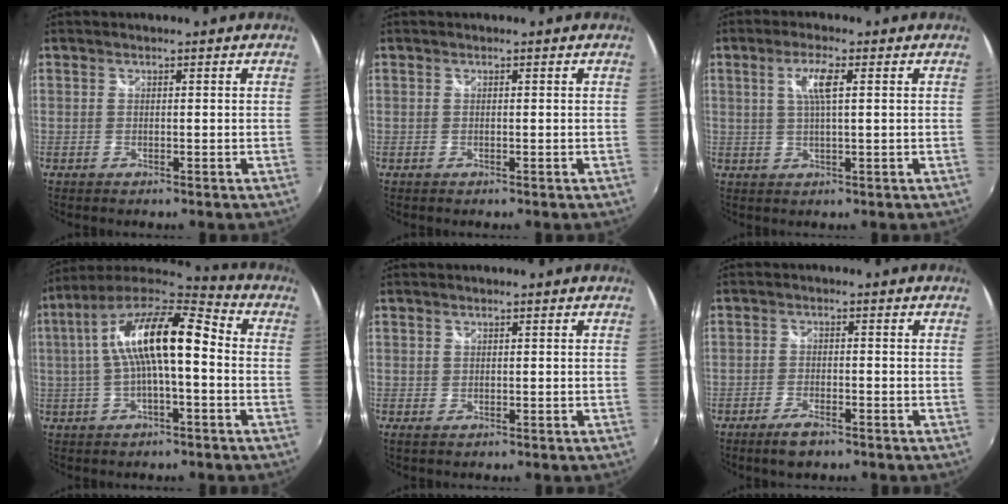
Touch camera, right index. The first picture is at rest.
{"total": 0.0}
{"total": 4.5, "force": [1.3, 0.5, 4.3], "torque": [-0.083, 0.001, 0.024]}
{"total": 16.0, "force": [0.6, 4.6, 15.3], "torque": [-0.279, 0.024, 0.003]}
{"total": 0.6, "force": [0.3, 0.5, 0.2], "torque": [-0.003, -0.001, 0.005]}
{"total": 4.0, "force": [-2.9, 1.4, 2.4], "torque": [-0.060, -0.004, -0.055]}